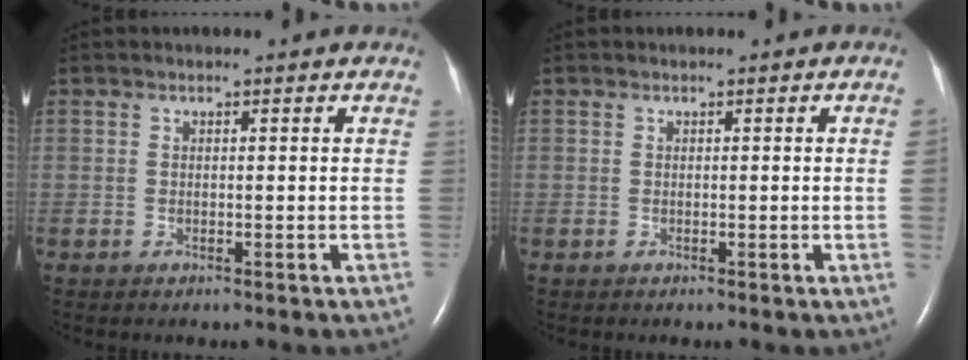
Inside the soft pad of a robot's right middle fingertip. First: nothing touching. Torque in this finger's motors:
{"motor_torque": [0.38, -0.38, -0.45, -0.07]}